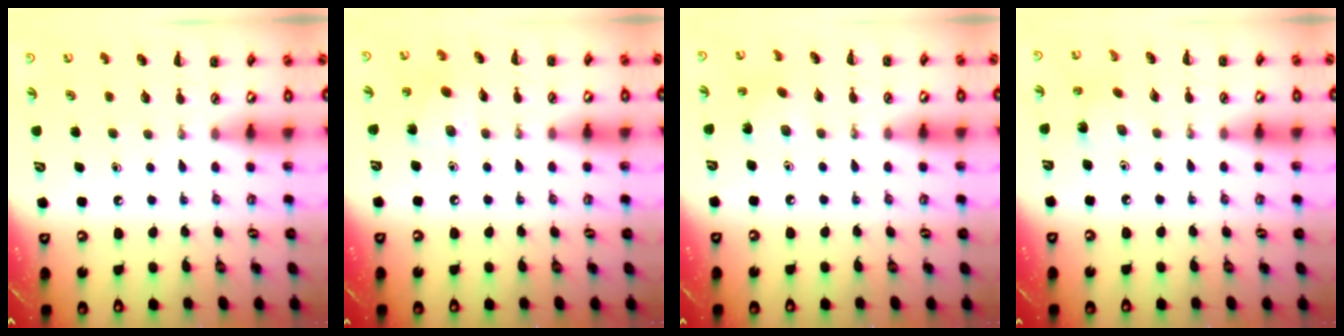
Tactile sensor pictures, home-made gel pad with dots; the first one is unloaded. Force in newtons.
{"total": 6.5, "press": 6.4, "slide": 1.2}
{"total": 3.0, "press": 2.8, "slide": 1.0}
{"total": 2.0, "press": 1.9, "slide": 0.6}